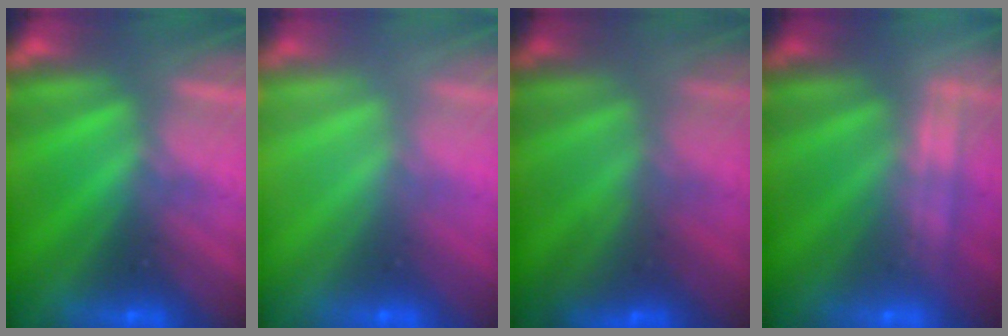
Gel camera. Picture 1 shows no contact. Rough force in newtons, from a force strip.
{"total": 2.2}
{"total": 3.0}
{"total": 2.3}